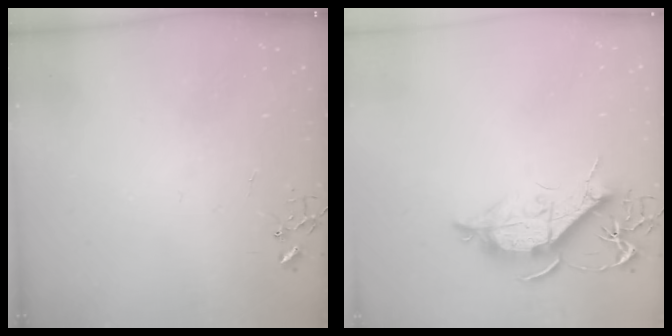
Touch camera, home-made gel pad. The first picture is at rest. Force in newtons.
{"total": 10.6, "press": 10.5, "slide": 1.2}